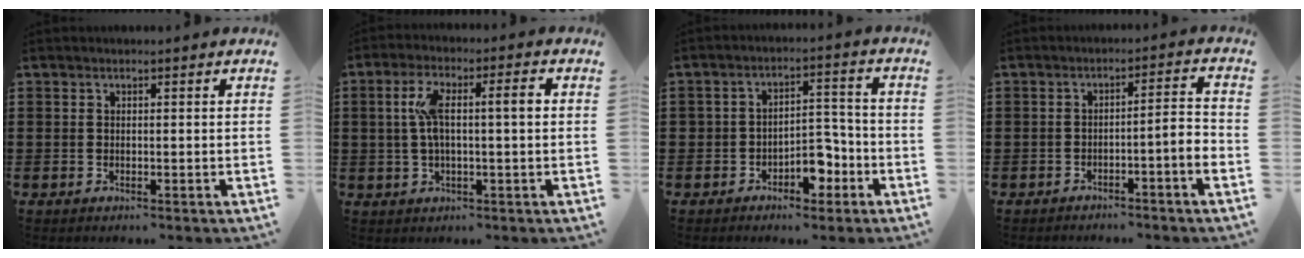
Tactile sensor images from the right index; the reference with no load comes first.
{"total": 6.7, "force": [0.7, 1.6, 6.4], "torque": [-0.120, 0.006, 0.007]}
{"total": 5.2, "force": [-3.1, 3.1, 2.8], "torque": [-0.046, 0.018, -0.057]}
{"total": 3.7, "force": [-2.4, 0.0, 2.9], "torque": [-0.050, 0.000, -0.047]}